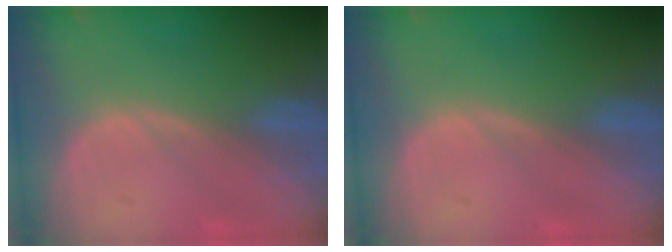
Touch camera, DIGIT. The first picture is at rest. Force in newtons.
{"total": 0.0}